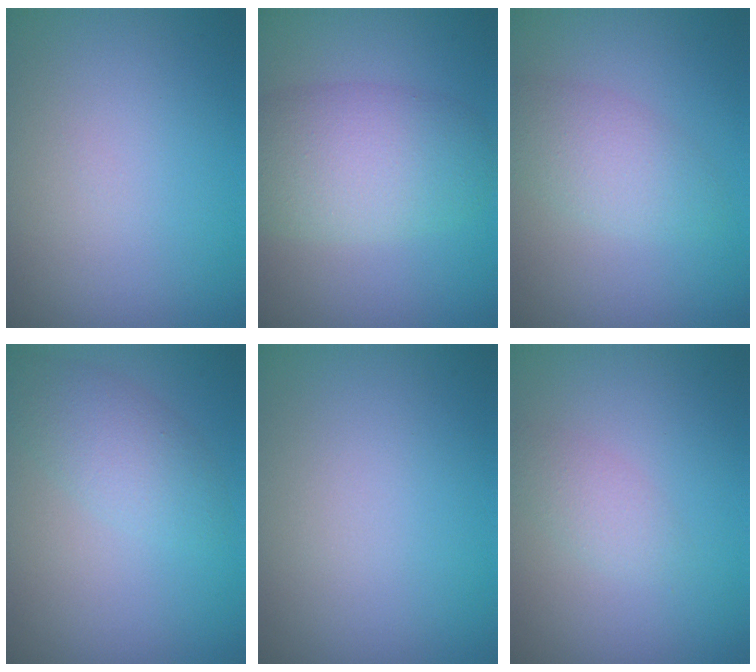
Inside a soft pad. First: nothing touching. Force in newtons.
{"total": 6.4, "press": 6.4, "slide": 0.3}
{"total": 3.2, "press": 3.2, "slide": 0.1}
{"total": 3.1, "press": 3.1, "slide": 0.1}
{"total": 0.0}
{"total": 1.5, "press": 1.5, "slide": 0.1}